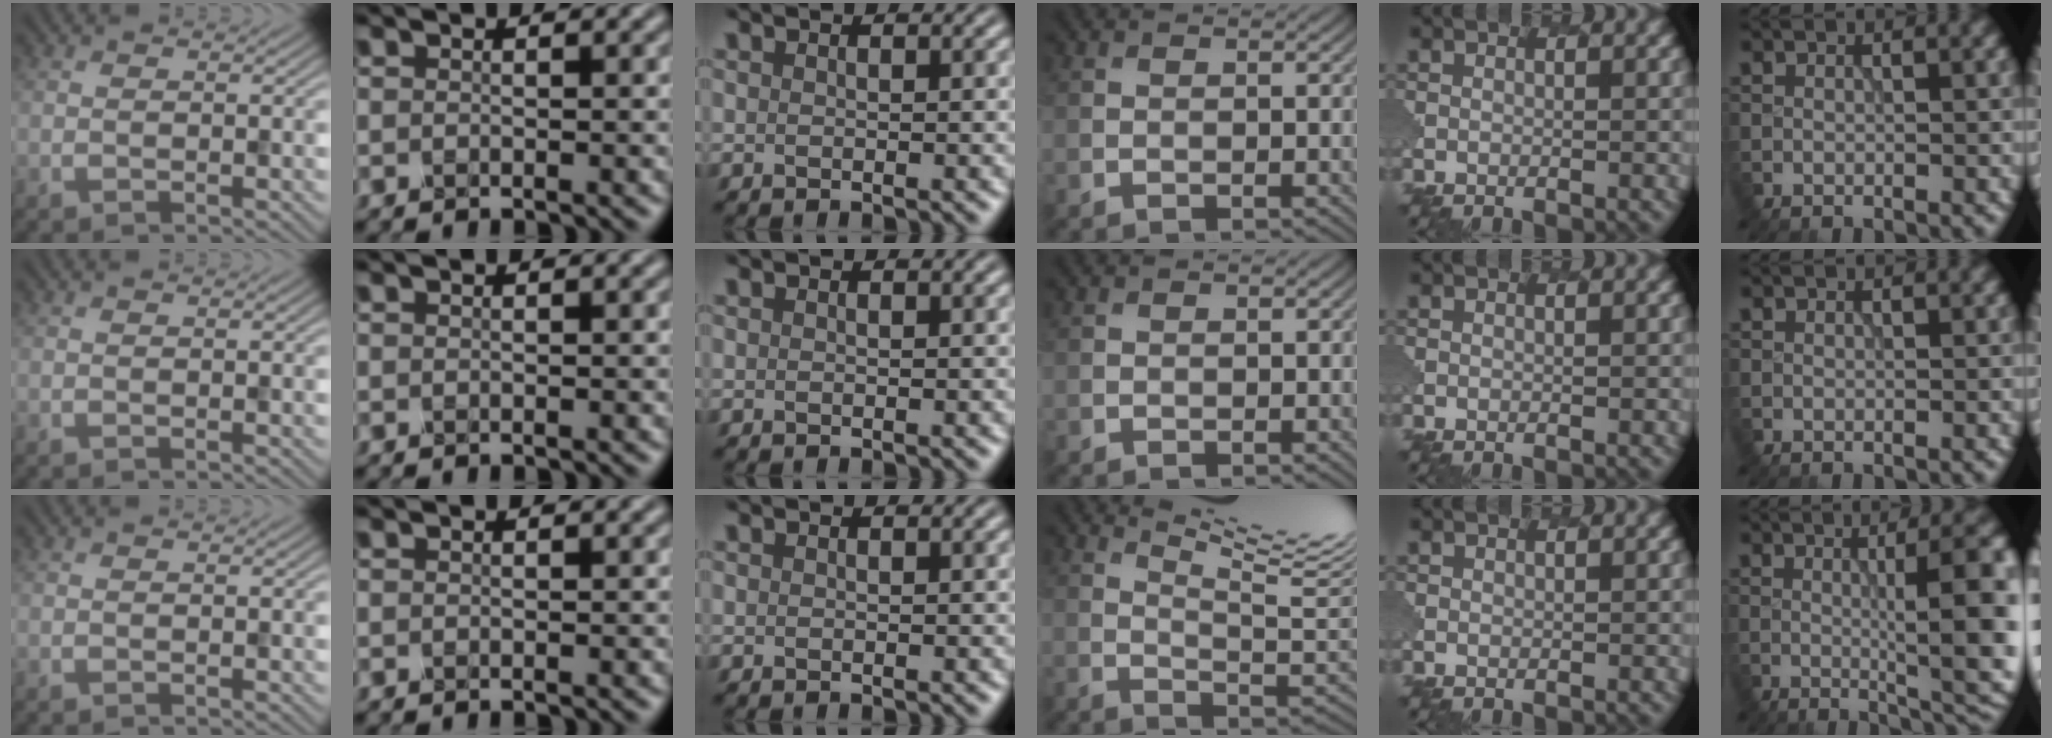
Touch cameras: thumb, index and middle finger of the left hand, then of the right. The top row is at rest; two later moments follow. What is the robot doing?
{"motion": "dispense", "object": "syringe"}